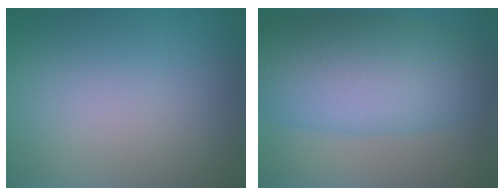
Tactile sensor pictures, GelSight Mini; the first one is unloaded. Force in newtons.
{"total": 9.9, "press": 9.9, "slide": 0.2}